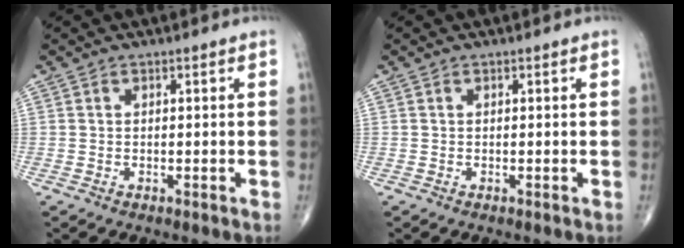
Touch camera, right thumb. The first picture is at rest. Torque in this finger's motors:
{"motor_torque": [-0.01, -0.01, 0.02, -0.03, 0.03]}